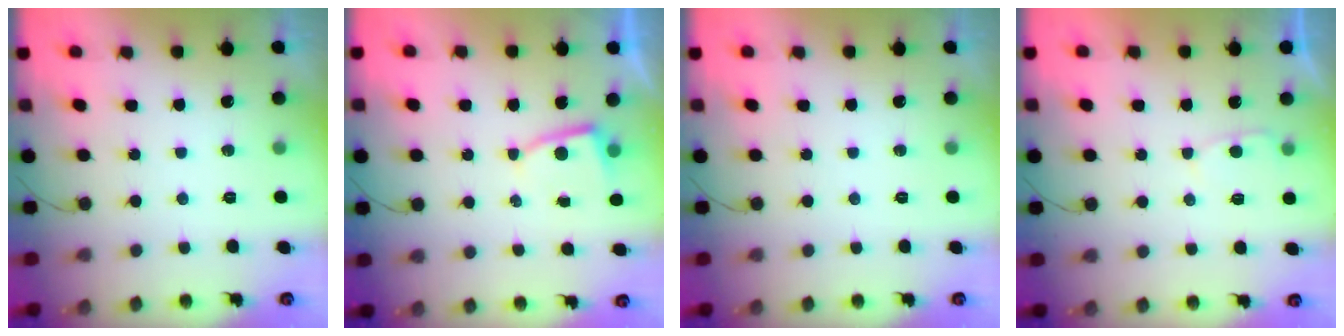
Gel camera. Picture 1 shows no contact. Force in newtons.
{"total": 3.0, "press": 3.0, "slide": 0.3}
{"total": 0.0}
{"total": 2.7, "press": 2.7, "slide": 0.4}